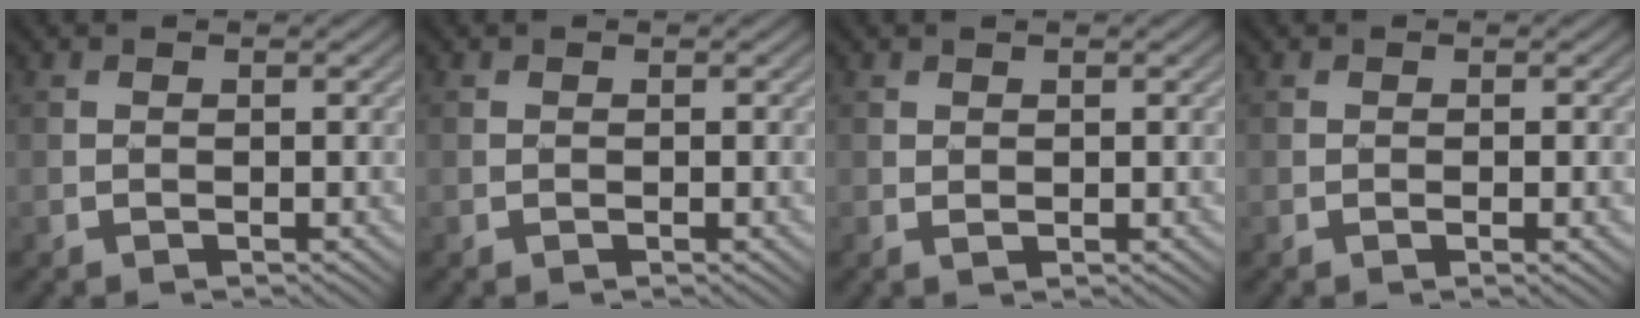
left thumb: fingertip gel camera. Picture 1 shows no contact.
{"total": 0.0}
{"total": 0.9, "force": [0.4, 0.2, 0.8], "torque": [-0.014, 0.001, 0.008]}
{"total": 1.2, "force": [-0.3, 0.2, 1.2], "torque": [-0.019, -0.003, -0.005]}